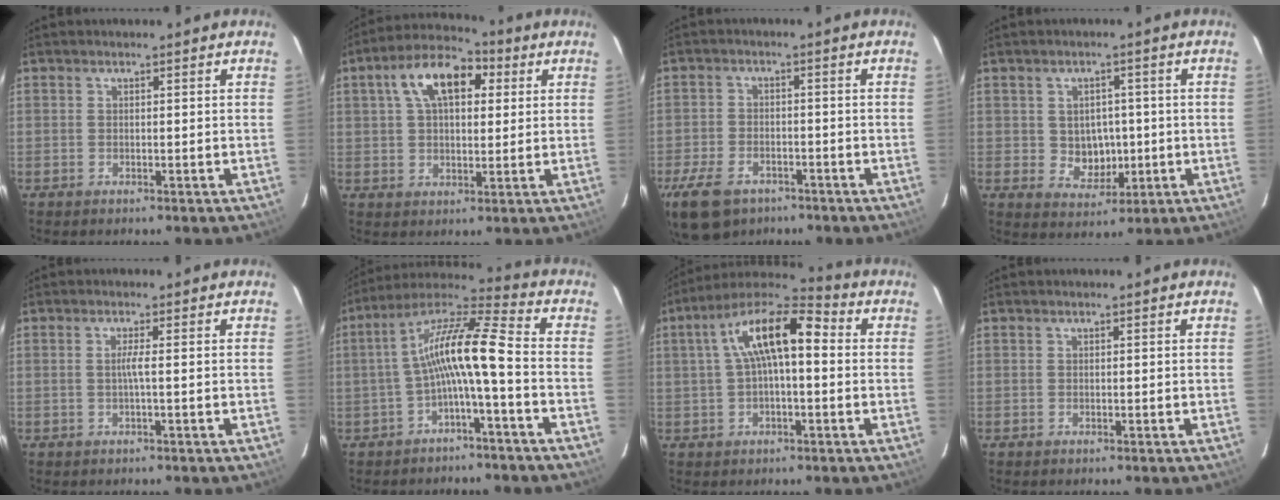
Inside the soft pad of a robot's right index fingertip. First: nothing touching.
{"total": 12.2, "force": [4.2, 6.6, 9.3], "torque": [-0.167, 0.038, 0.064]}
{"total": 11.9, "force": [-7.5, 7.0, 5.9], "torque": [-0.156, -0.013, -0.130]}
{"total": 5.8, "force": [-0.2, 5.2, 2.5], "torque": [-0.047, 0.005, 0.012]}
{"total": 1.4, "force": [-0.2, -0.5, 1.3], "torque": [-0.024, -0.002, -0.005]}
{"total": 11.1, "force": [-2.4, 1.0, 10.8], "torque": [-0.220, 0.024, -0.051]}
{"total": 13.3, "force": [2.0, 4.9, 12.1], "torque": [-0.220, 0.033, 0.023]}
{"total": 0.0}